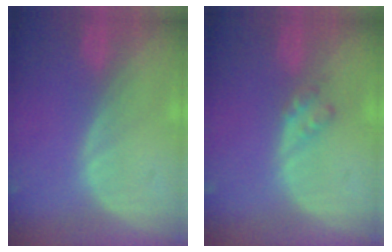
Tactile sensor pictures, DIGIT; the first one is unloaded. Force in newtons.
{"total": 2.3, "press": 2.2, "slide": 0.3}